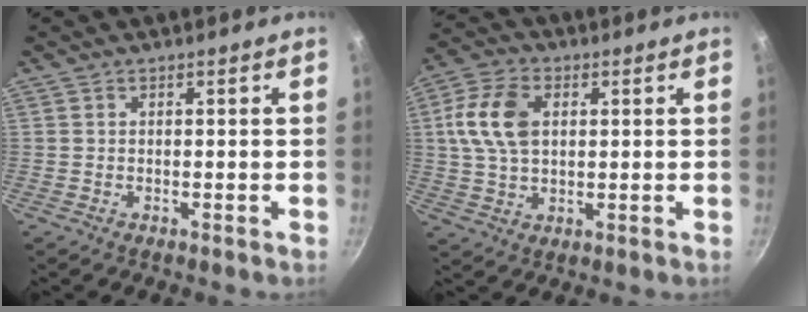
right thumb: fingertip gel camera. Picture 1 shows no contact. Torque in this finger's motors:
{"motor_torque": [0.54, 2.18, 1.03, 0.30, 0.08]}